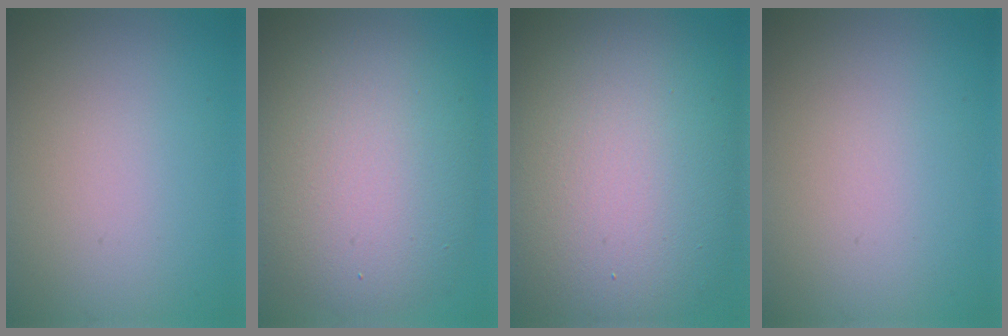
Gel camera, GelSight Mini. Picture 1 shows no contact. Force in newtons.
{"total": 9.9, "press": 9.9, "slide": 0.3}
{"total": 15.3, "press": 15.3, "slide": 1.2}
{"total": 0.0}